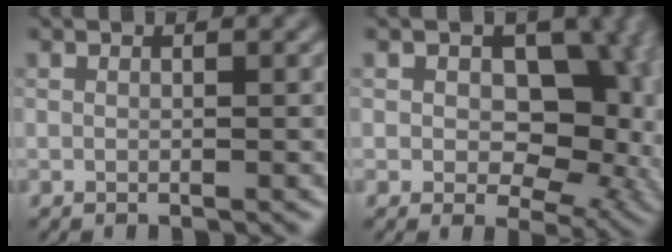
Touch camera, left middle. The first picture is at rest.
{"total": 10.5, "force": [1.6, 7.1, 7.6], "torque": [-0.073, -0.006, 0.026]}